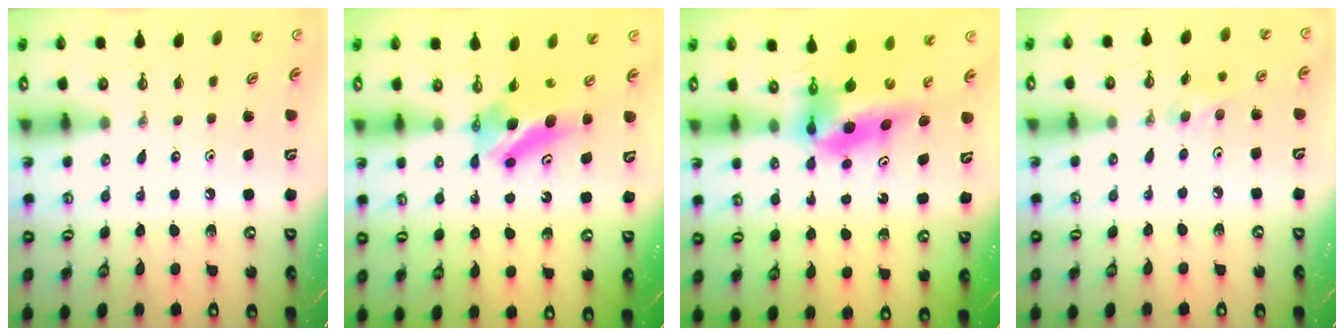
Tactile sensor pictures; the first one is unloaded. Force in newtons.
{"total": 7.2, "press": 6.6, "slide": 2.8}
{"total": 8.4, "press": 8.3, "slide": 1.5}
{"total": 6.8, "press": 6.4, "slide": 2.1}